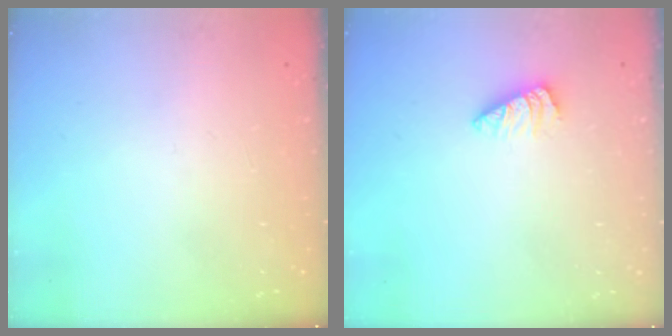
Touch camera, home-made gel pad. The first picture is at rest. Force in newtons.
{"total": 1.3, "press": 1.3, "slide": 0.2}